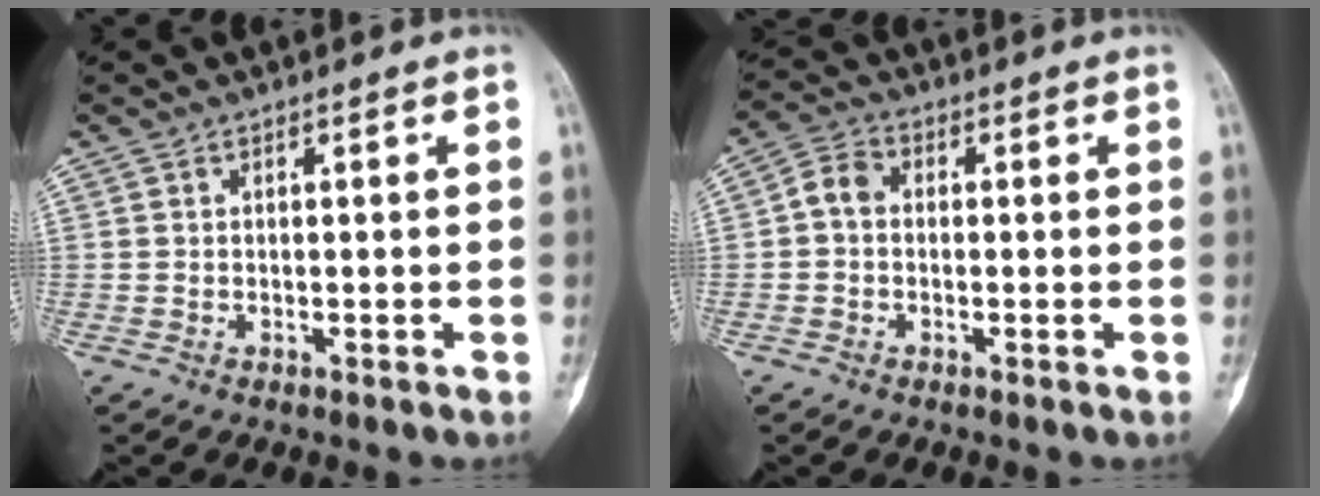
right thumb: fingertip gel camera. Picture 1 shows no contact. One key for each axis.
{"total": 4.2, "fx": -0.2, "fy": 3.2, "fz": 2.7, "tx": -0.043, "ty": 0.012, "tz": -0.018}